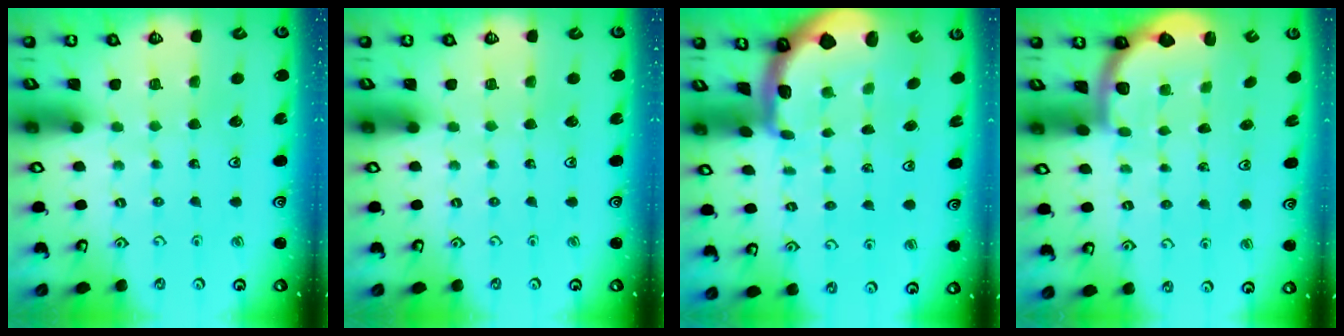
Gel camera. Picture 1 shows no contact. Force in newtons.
{"total": 0.0}
{"total": 1.7, "press": 1.7, "slide": 0.4}
{"total": 2.1, "press": 2.0, "slide": 0.8}